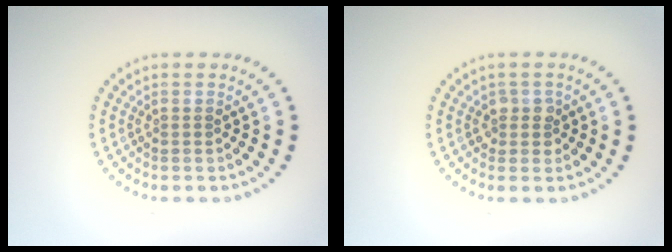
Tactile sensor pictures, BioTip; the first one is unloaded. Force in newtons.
{"total": 1.5, "press": 1.4, "slide": 0.6}